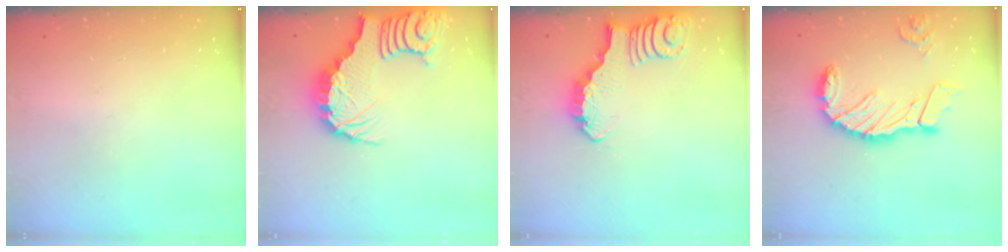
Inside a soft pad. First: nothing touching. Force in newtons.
{"total": 7.1, "press": 7.0, "slide": 1.1}
{"total": 4.2, "press": 4.2, "slide": 0.3}
{"total": 19.1, "press": 19.0, "slide": 2.2}